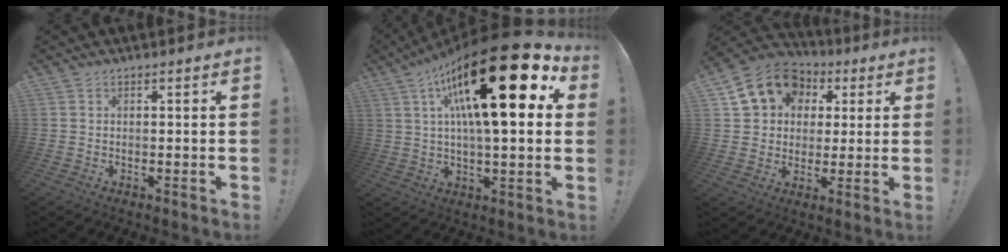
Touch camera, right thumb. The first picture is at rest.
{"total": 29.6, "force": [10.3, 8.0, 26.5], "torque": [-0.451, -0.064, 0.159]}
{"total": 14.7, "force": [5.7, 12.0, 6.3], "torque": [-0.092, -0.019, 0.116]}